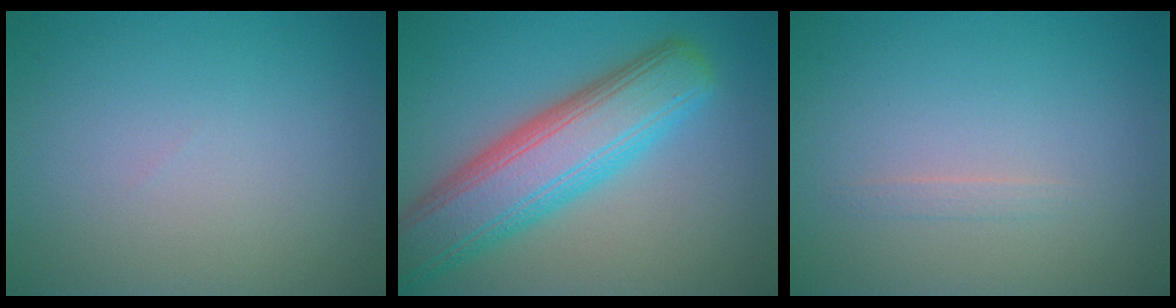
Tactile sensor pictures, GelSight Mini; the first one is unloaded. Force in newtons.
{"total": 8.8, "press": 8.8, "slide": 0.2}
{"total": 0.7, "press": 0.7, "slide": 0.1}